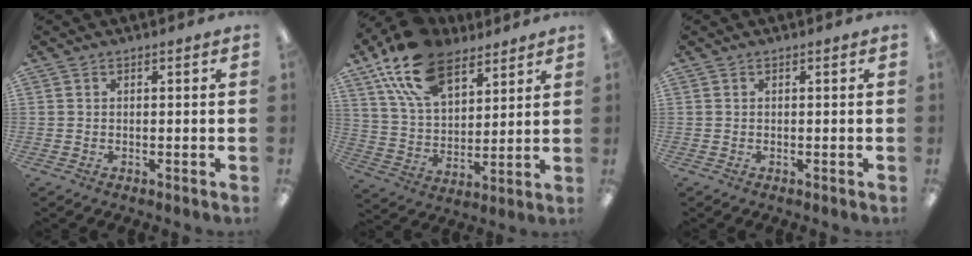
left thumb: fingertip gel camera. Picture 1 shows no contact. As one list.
[{"total": 17.9, "force": [11.9, 9.4, 9.5], "torque": [-0.191, -0.043, 0.221]}, {"total": 0.0}]